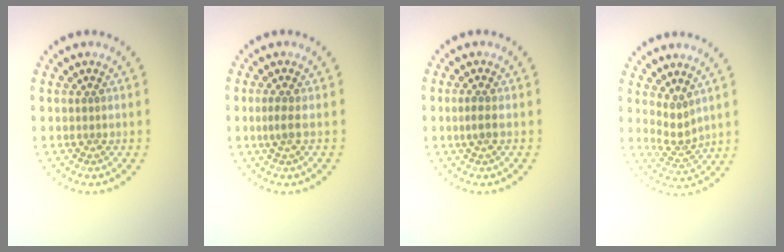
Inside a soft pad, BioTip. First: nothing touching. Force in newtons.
{"total": 1.3, "press": 1.0, "slide": 0.9}
{"total": 1.3, "press": 1.1, "slide": 0.6}
{"total": 2.2, "press": 1.5, "slide": 1.5}